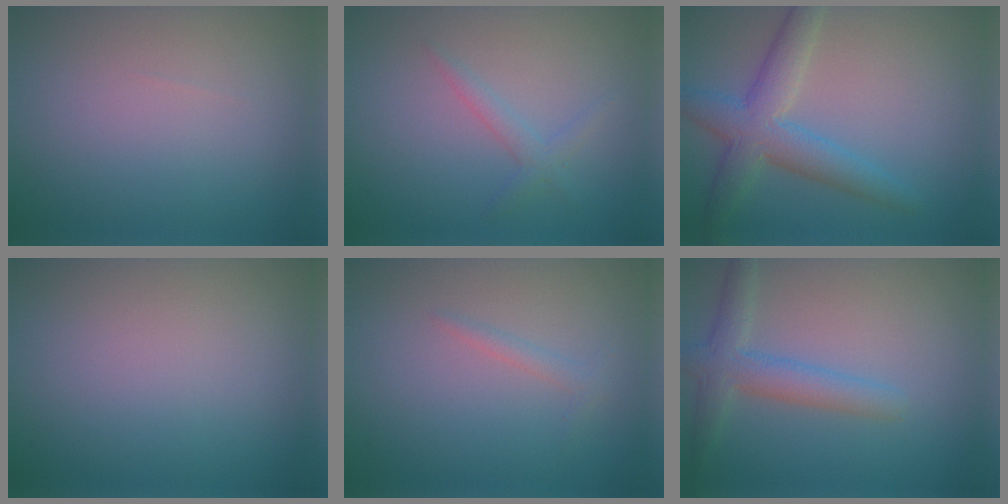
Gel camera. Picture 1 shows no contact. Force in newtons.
{"total": 1.4, "press": 1.4, "slide": 0.1}
{"total": 4.8, "press": 4.8, "slide": 0.2}
{"total": 0.0}
{"total": 1.0, "press": 1.0, "slide": 0.1}
{"total": 3.4, "press": 3.4, "slide": 0.3}